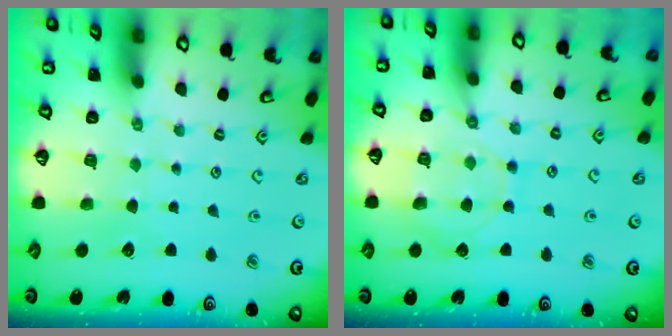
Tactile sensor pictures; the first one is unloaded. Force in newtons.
{"total": 8.8, "press": 8.8, "slide": 0.9}